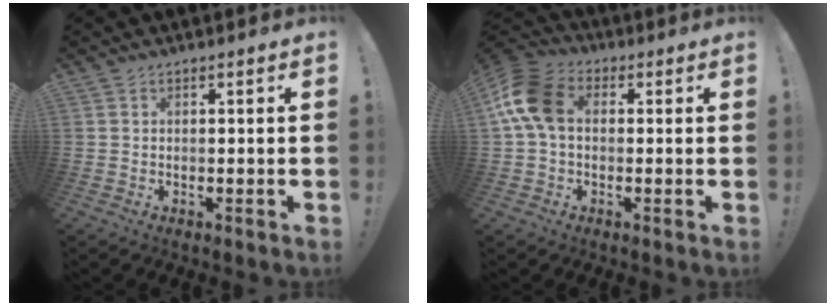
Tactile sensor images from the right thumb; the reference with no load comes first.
{"total": 13.0, "force": [1.7, 8.9, 9.3], "torque": [-0.177, 0.012, 0.035]}